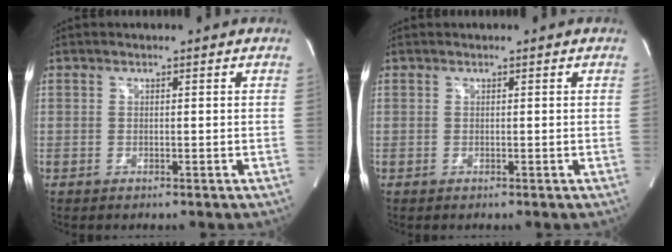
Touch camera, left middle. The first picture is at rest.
{"total": 0.0}